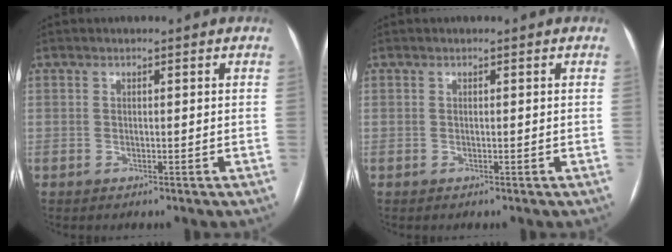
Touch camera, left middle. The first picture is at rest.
{"total": 0.0}